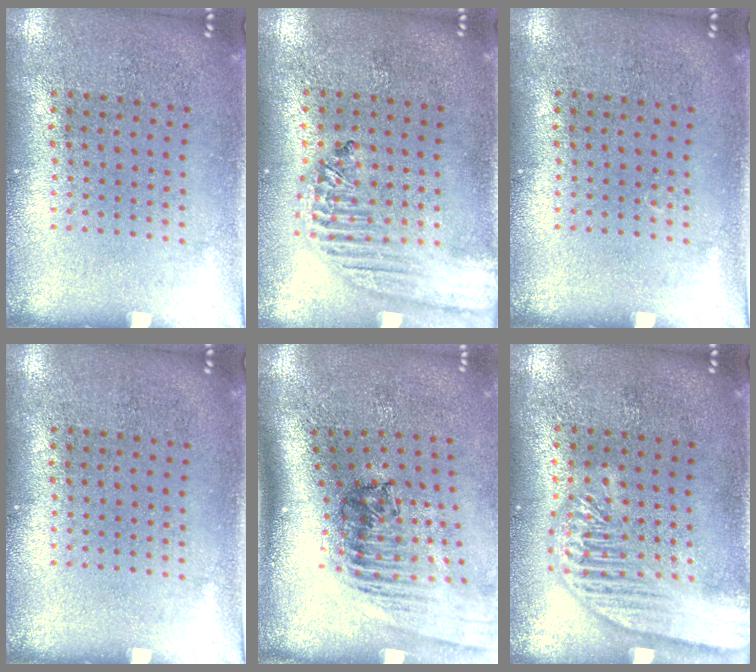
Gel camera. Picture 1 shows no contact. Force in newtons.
{"total": 2.0, "press": 1.8, "slide": 0.9}
{"total": 0.0}
{"total": 0.0}
{"total": 2.5, "press": 1.8, "slide": 1.8}
{"total": 3.5, "press": 3.5, "slide": 0.3}